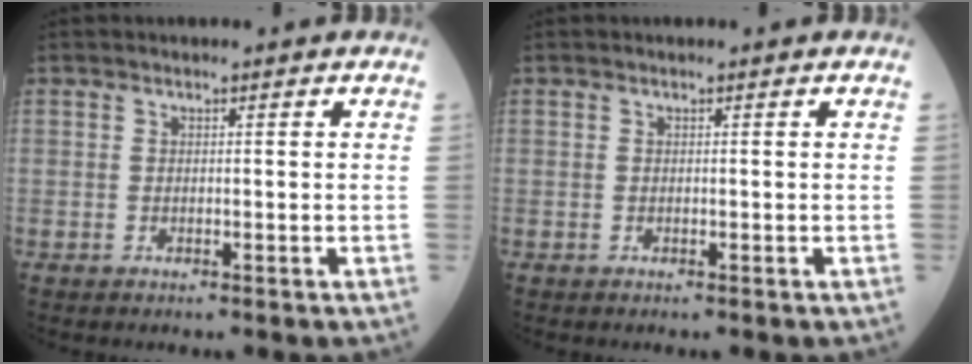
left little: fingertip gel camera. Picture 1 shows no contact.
{"total": 0.0}